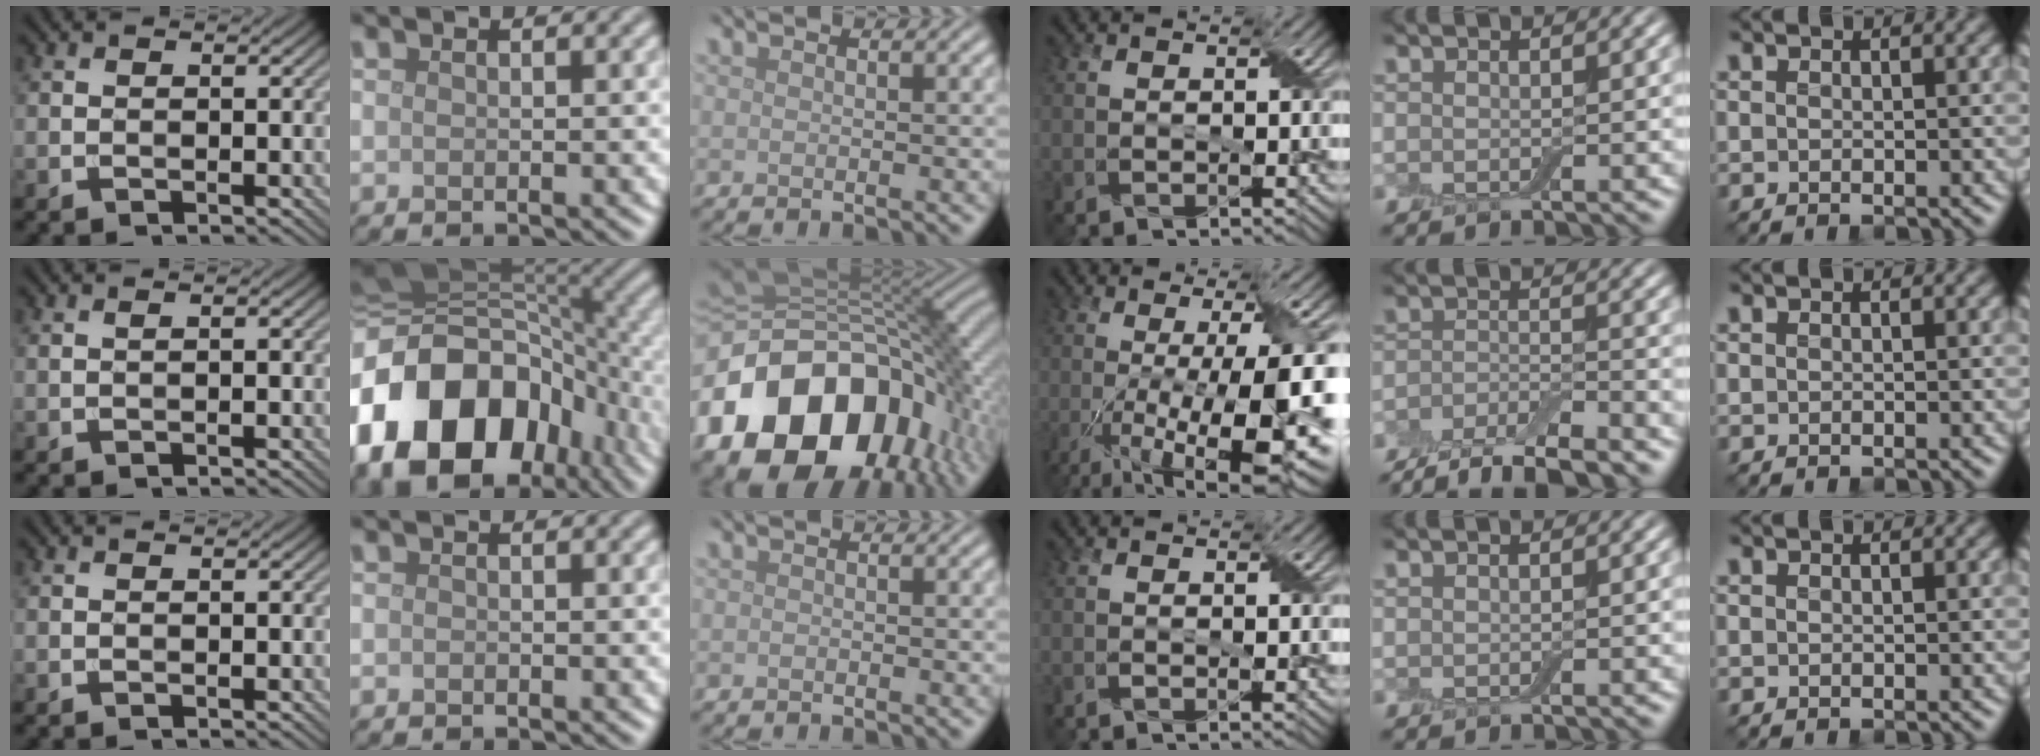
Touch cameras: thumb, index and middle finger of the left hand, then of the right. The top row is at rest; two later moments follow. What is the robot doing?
{"motion": "fold", "object": "cloth"}